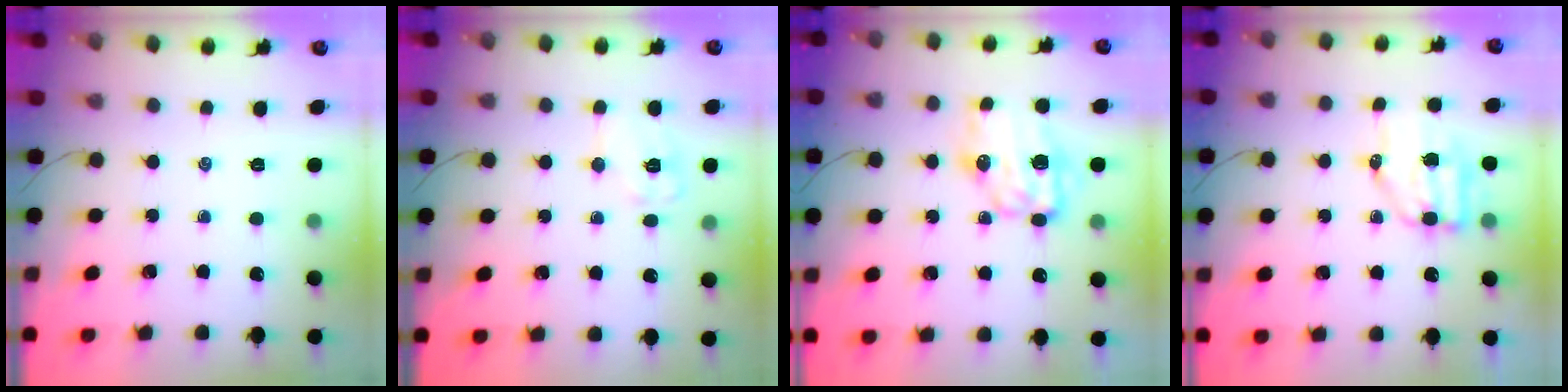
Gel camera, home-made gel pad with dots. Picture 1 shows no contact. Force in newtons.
{"total": 7.3, "press": 7.3, "slide": 0.8}
{"total": 9.6, "press": 9.4, "slide": 1.8}
{"total": 7.5, "press": 7.4, "slide": 1.1}